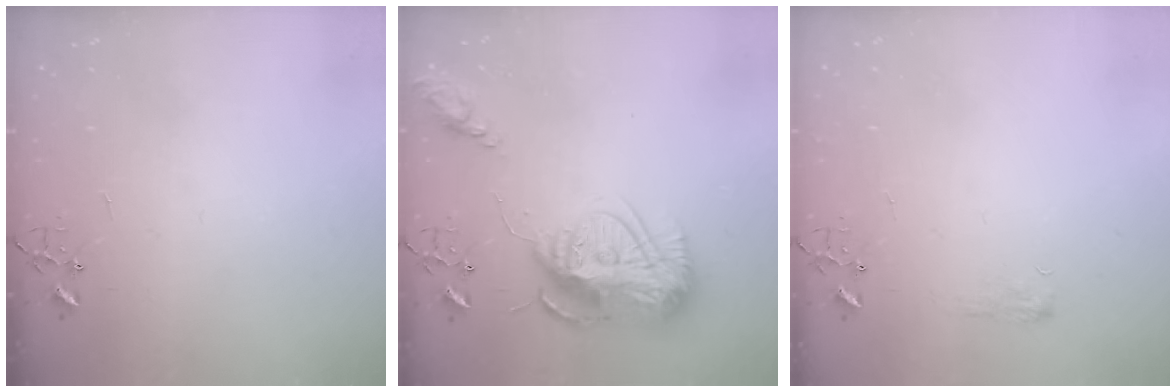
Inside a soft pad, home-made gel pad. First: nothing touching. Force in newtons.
{"total": 18.7, "press": 18.6, "slide": 1.7}
{"total": 6.4, "press": 6.3, "slide": 0.9}